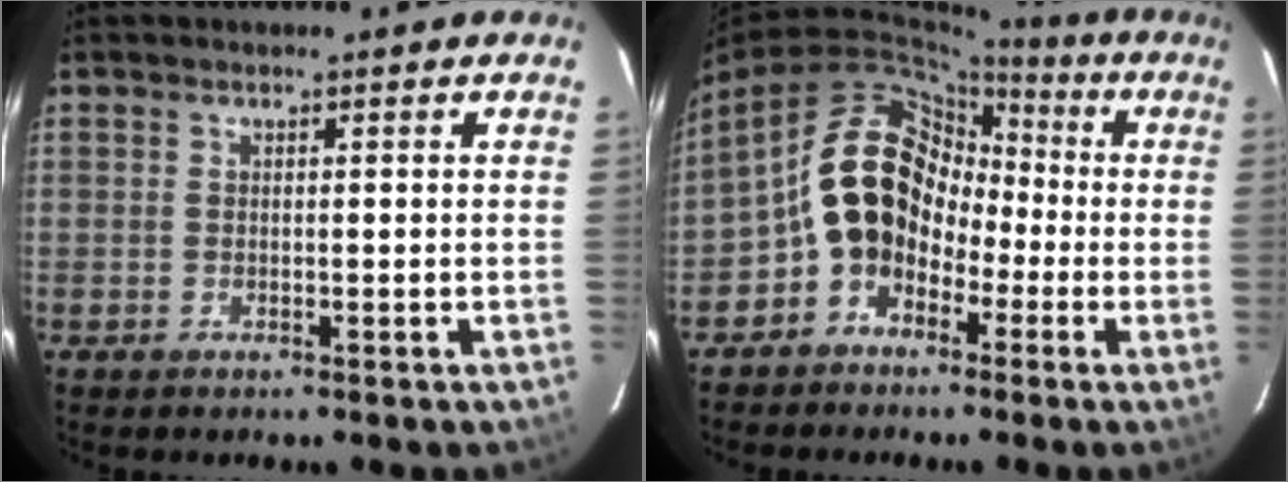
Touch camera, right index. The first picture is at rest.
{"total": 11.2, "force": [-3.0, 9.2, 5.5], "torque": [-0.098, 0.028, -0.056]}